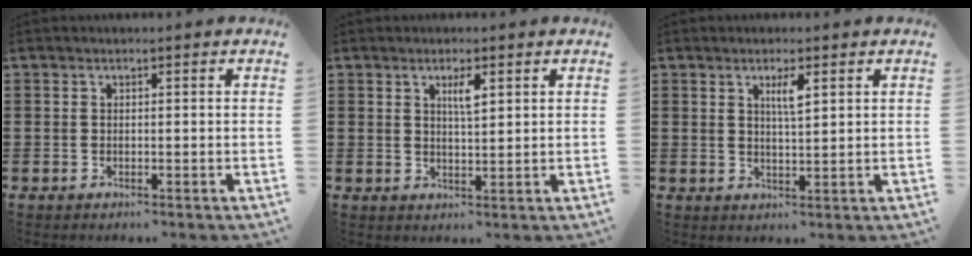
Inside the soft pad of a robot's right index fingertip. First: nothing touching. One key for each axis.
{"total": 2.7, "fx": 1.3, "fy": 0.6, "fz": 2.2, "tx": -0.040, "ty": 0.000, "tz": 0.018}
{"total": 2.7, "fx": 1.3, "fy": 0.3, "fz": 2.4, "tx": -0.051, "ty": 0.001, "tz": 0.019}